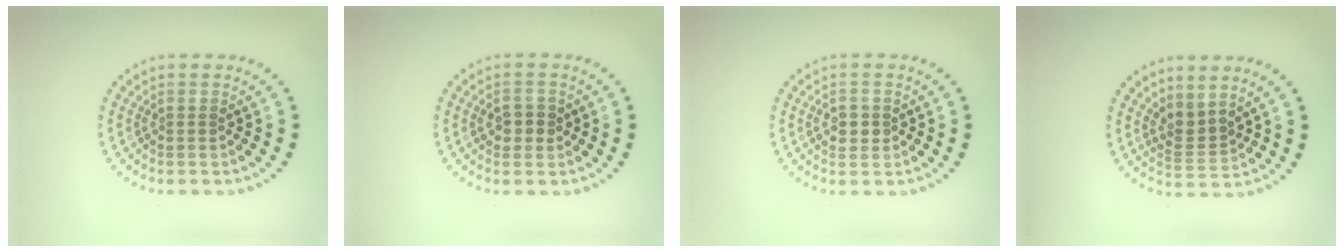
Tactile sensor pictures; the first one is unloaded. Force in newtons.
{"total": 1.8, "press": 1.8, "slide": 0.3}
{"total": 1.9, "press": 1.8, "slide": 0.3}
{"total": 2.3, "press": 1.5, "slide": 1.7}